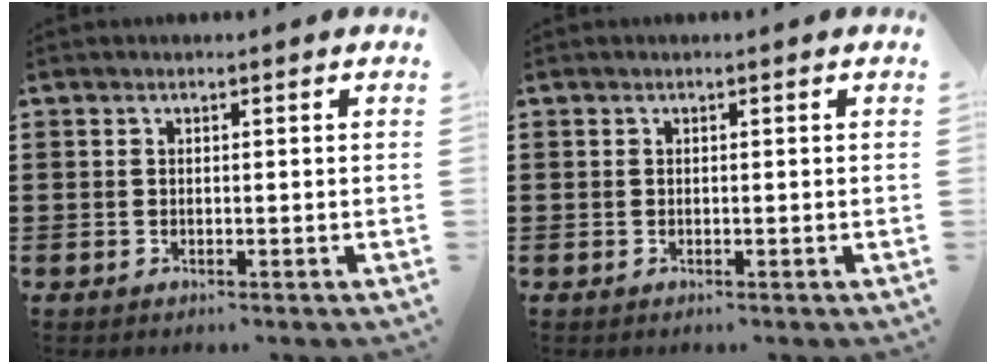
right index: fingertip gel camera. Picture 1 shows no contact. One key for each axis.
{"total": 0.0}